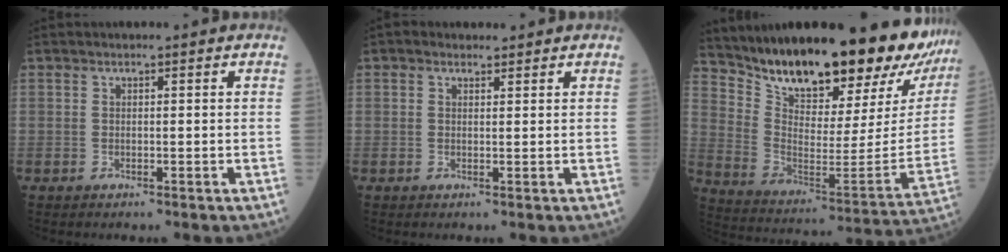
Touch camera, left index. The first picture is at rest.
{"total": 1.2, "force": [0.8, 0.9, 0.3], "torque": [-0.009, 0.007, 0.009]}
{"total": 29.7, "force": [24.8, 5.7, 15.4], "torque": [-0.259, -0.086, 0.344]}